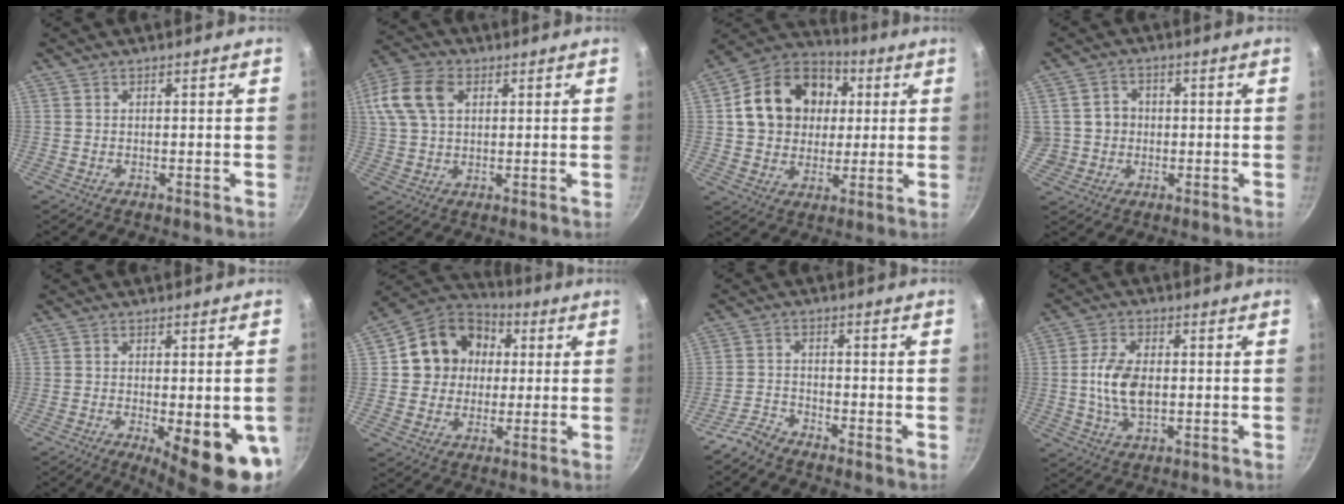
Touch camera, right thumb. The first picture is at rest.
{"total": 13.5, "force": [4.3, 9.2, 8.9], "torque": [-0.192, 0.022, 0.074]}
{"total": 18.4, "force": [3.5, 14.9, 10.3], "torque": [-0.152, 0.022, 0.053]}
{"total": 6.4, "force": [0.3, 6.0, 2.1], "torque": [-0.008, 0.011, 0.009]}
{"total": 14.7, "force": [-4.1, 4.1, 13.5], "torque": [-0.157, -0.008, -0.047]}
{"total": 14.3, "force": [2.4, 12.5, 6.4], "torque": [-0.077, 0.022, 0.028]}
{"total": 3.6, "force": [-3.4, 0.8, 0.8], "torque": [-0.022, 0.023, -0.076]}
{"total": 8.7, "force": [-0.3, 5.1, 7.1], "torque": [-0.132, 0.007, -0.009]}